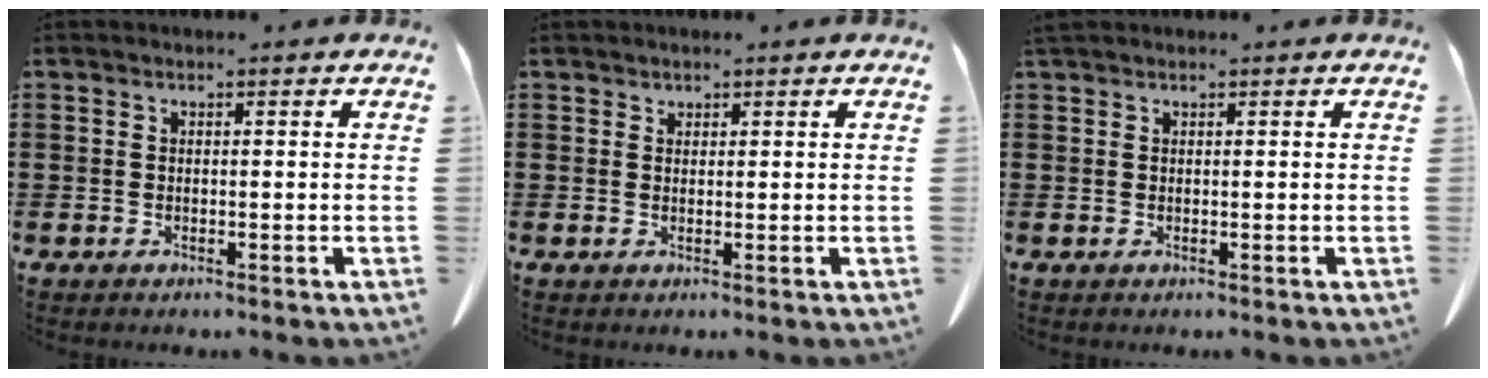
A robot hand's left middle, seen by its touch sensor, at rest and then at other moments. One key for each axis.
{"total": 1.0, "fx": 0.9, "fy": 0.4, "fz": 0.0, "tx": -0.003, "ty": -0.002, "tz": 0.019}
{"total": 0.6, "fx": 0.5, "fy": 0.1, "fz": 0.3, "tx": -0.007, "ty": -0.001, "tz": 0.011}